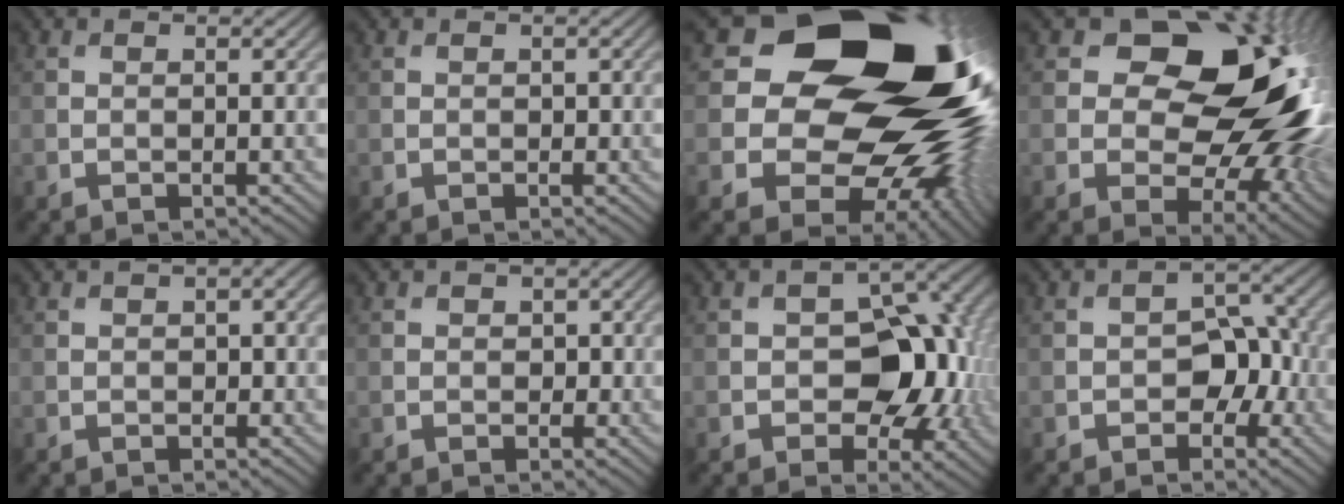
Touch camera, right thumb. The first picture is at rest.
{"total": 0.0}
{"total": 23.1, "force": [4.3, 17.5, 14.4], "torque": [-0.251, 0.007, 0.069]}
{"total": 17.0, "force": [3.3, 11.3, 12.3], "torque": [-0.142, 0.002, 0.056]}
{"total": 1.7, "force": [0.6, 0.9, 1.3], "torque": [-0.018, 0.000, 0.013]}
{"total": 0.9, "force": [-0.1, 0.8, 0.3], "torque": [0.001, -0.006, -0.002]}
{"total": 9.7, "force": [-1.7, 6.4, 7.0], "torque": [-0.083, -0.005, -0.029]}
{"total": 4.3, "force": [-1.6, 3.0, 2.7], "torque": [-0.018, 0.004, -0.027]}